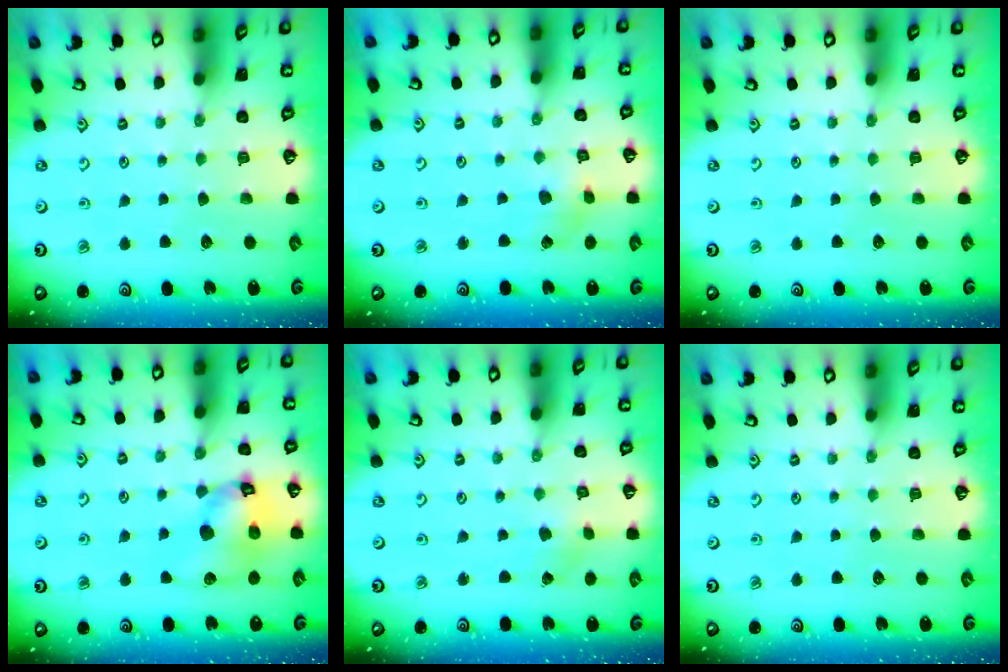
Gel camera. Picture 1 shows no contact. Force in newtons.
{"total": 2.7, "press": 2.7, "slide": 0.5}
{"total": 0.0}
{"total": 14.4, "press": 14.3, "slide": 1.8}
{"total": 0.0}
{"total": 0.0}